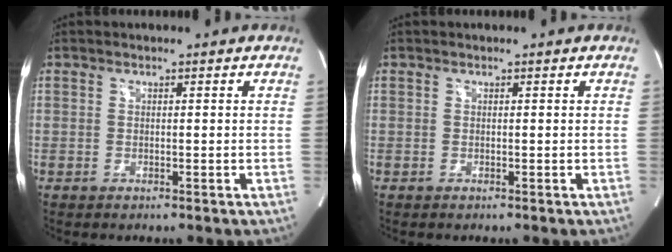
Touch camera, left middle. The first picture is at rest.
{"total": 0.0}